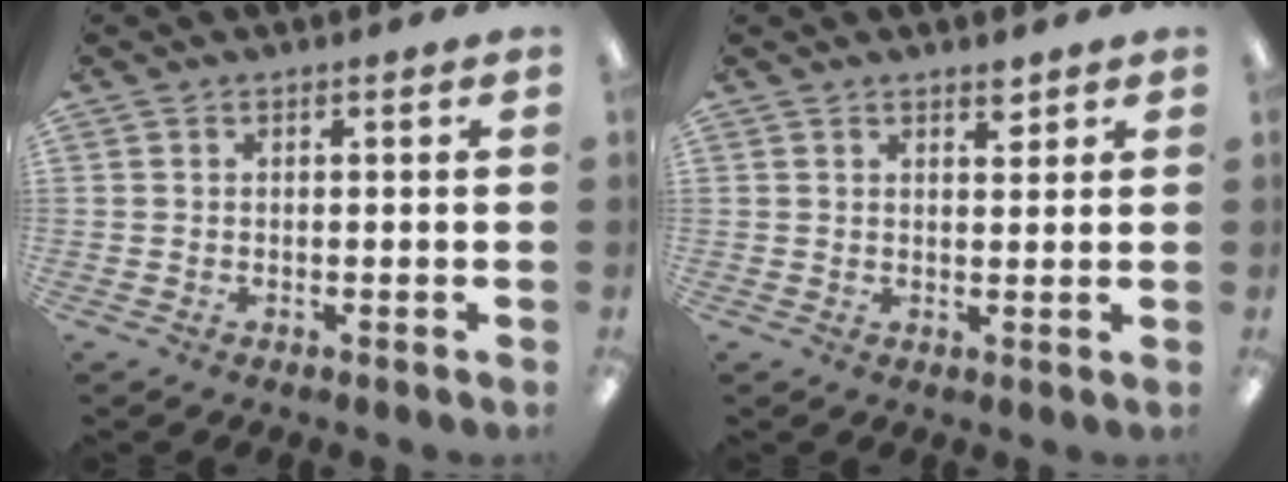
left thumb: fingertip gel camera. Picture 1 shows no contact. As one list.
[{"total": 2.7, "force": [2.2, 0.9, 1.3], "torque": [-0.013, -0.010, 0.037]}]